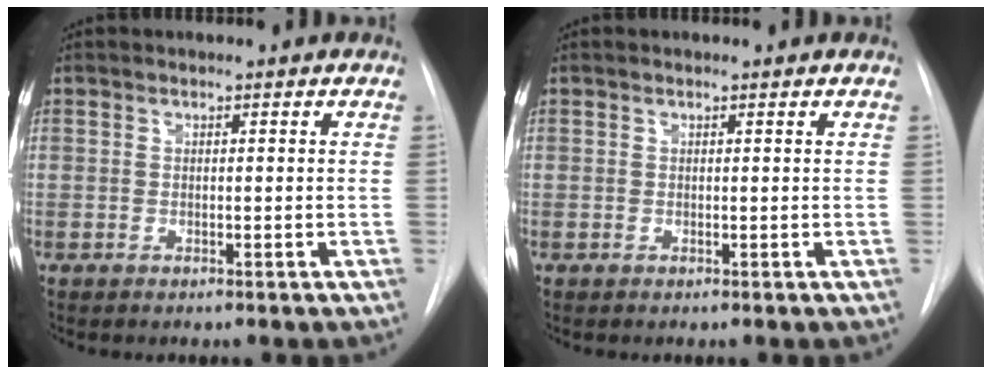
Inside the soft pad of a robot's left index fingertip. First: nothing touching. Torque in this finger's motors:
{"motor_torque": [0.24, -0.09, 0.03, 0.01]}